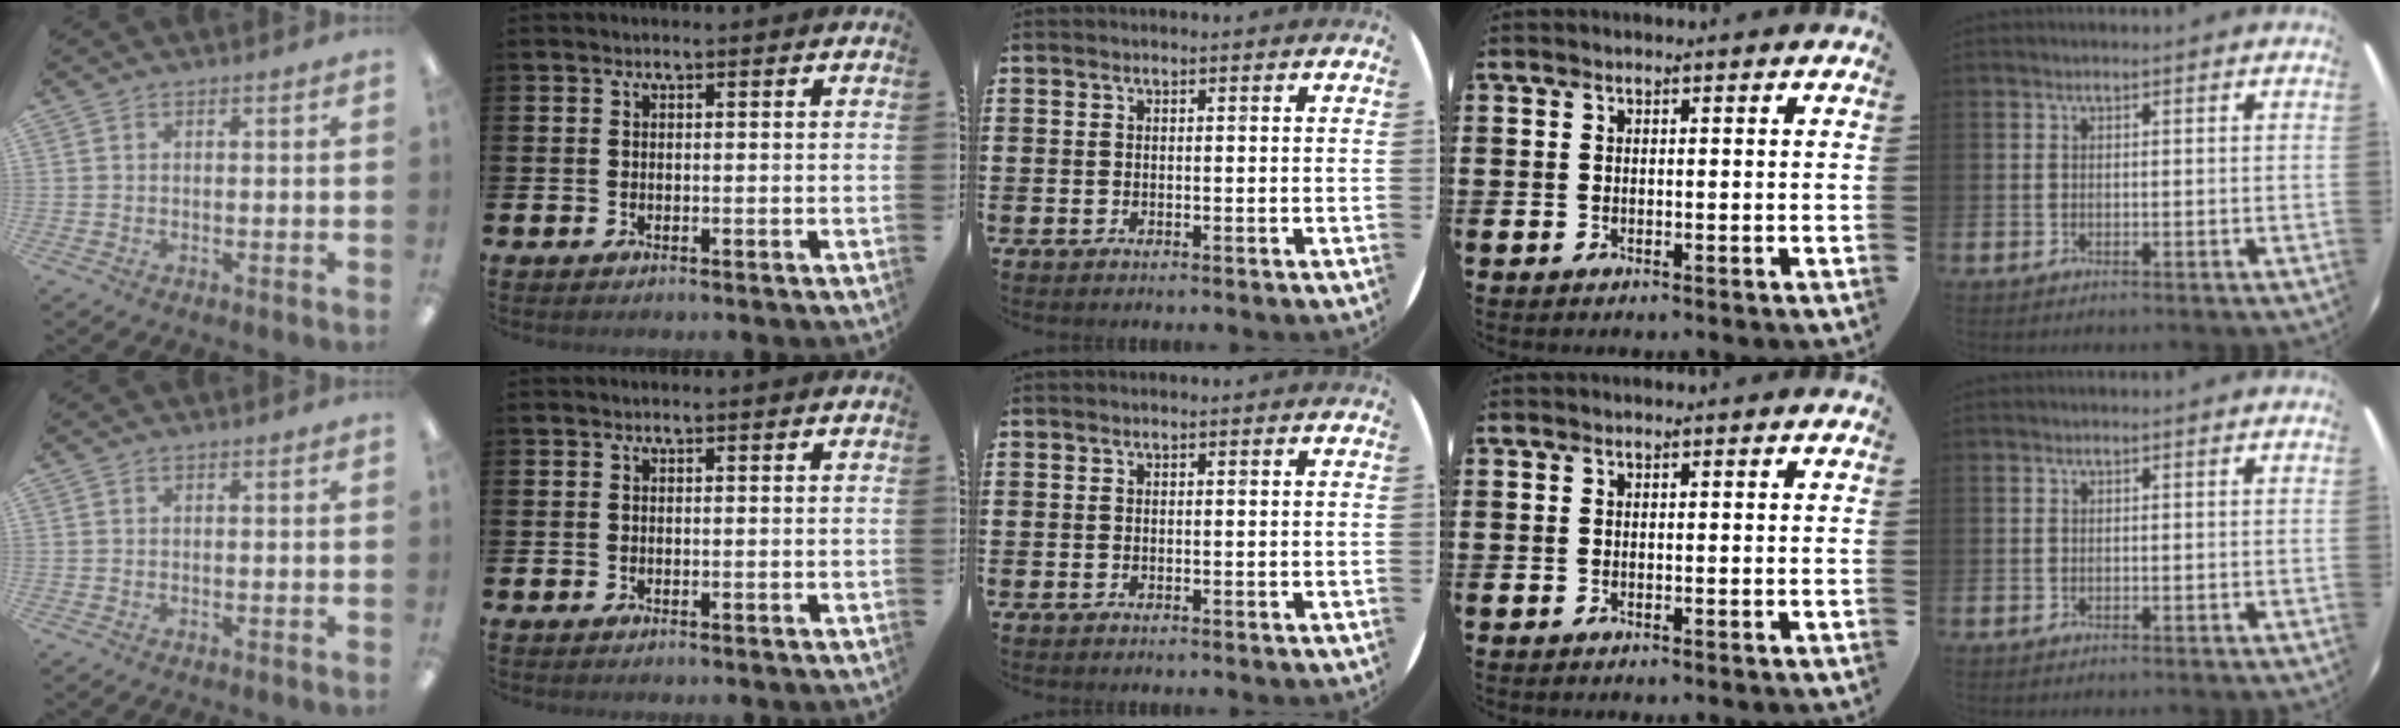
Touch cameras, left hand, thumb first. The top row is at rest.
{}